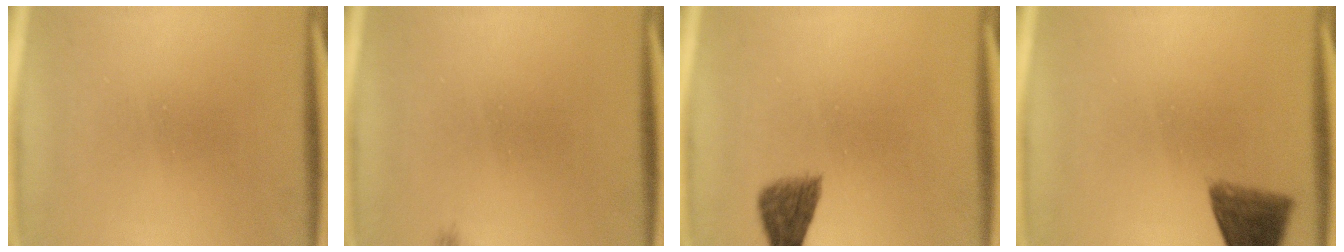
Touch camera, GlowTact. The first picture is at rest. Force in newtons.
{"total": 0.6}
{"total": 3.7}
{"total": 6.4}